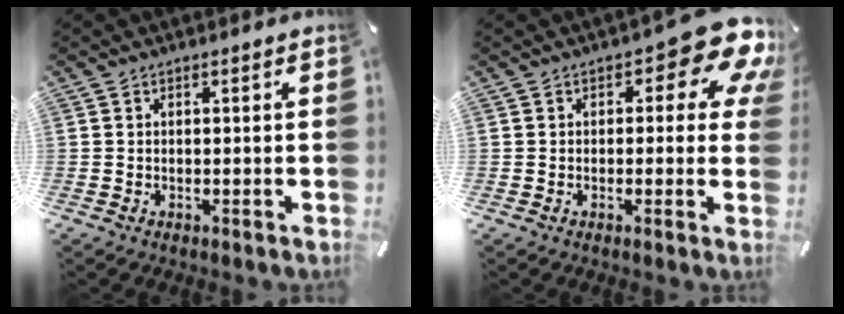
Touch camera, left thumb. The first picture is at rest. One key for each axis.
{"total": 10.6, "fx": 4.9, "fy": 4.8, "fz": 8.1, "tx": -0.097, "ty": -0.027, "tz": 0.080}